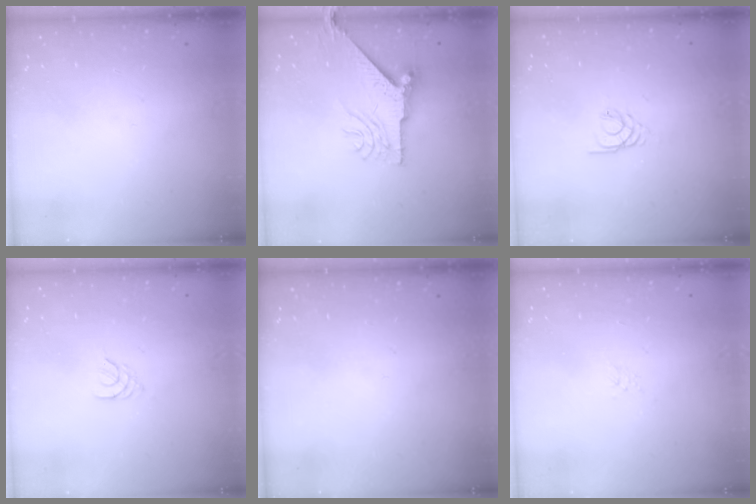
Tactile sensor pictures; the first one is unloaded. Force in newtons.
{"total": 10.3, "press": 10.2, "slide": 1.3}
{"total": 2.2, "press": 2.1, "slide": 0.4}
{"total": 2.1, "press": 2.0, "slide": 0.4}
{"total": 0.0}
{"total": 1.7, "press": 1.6, "slide": 0.4}